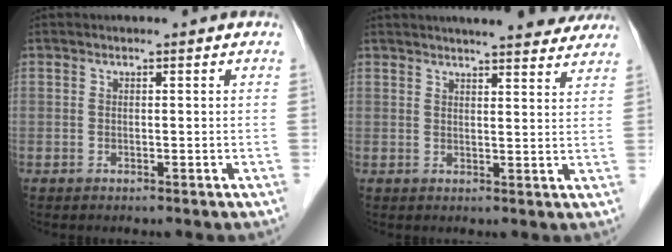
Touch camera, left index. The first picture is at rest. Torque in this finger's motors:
{"motor_torque": [0.22, -0.45, 0.64, 0.10]}